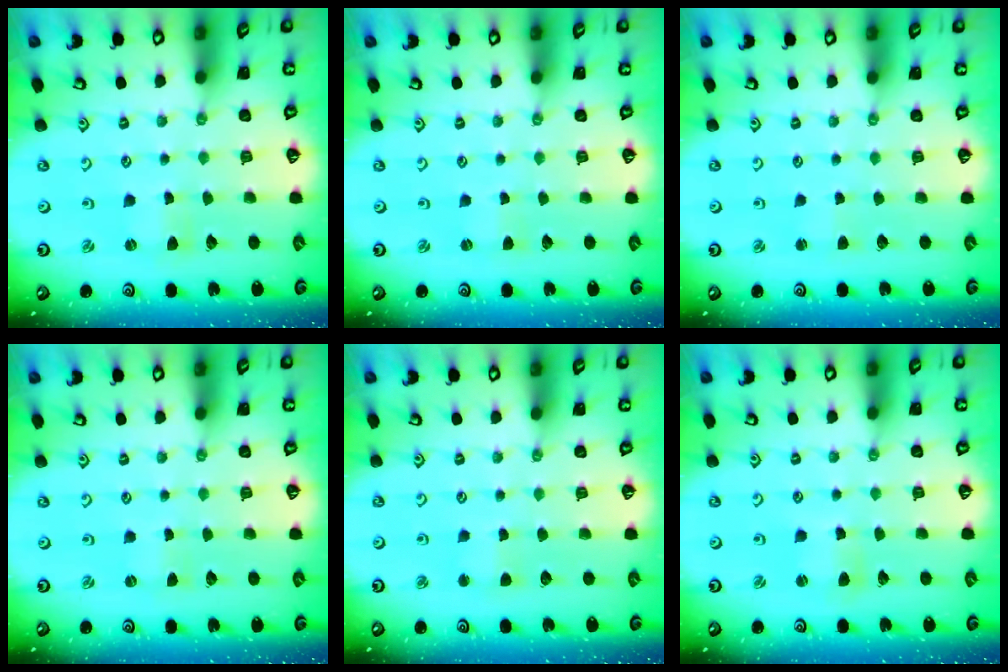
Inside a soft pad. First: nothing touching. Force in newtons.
{"total": 1.0, "press": 1.0, "slide": 0.3}
{"total": 1.6, "press": 1.6, "slide": 0.3}
{"total": 0.0}
{"total": 3.0, "press": 3.0, "slide": 0.2}
{"total": 2.7, "press": 2.6, "slide": 0.3}